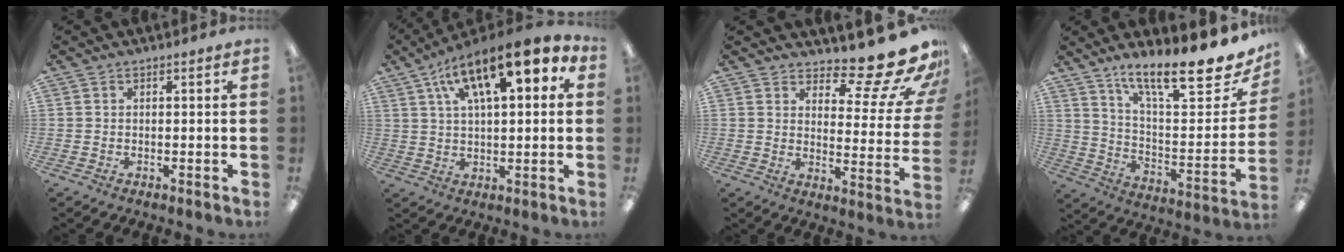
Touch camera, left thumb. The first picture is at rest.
{"total": 17.2, "force": [8.8, 6.4, 13.4], "torque": [-0.216, -0.029, 0.143]}
{"total": 14.6, "force": [11.7, 4.0, 7.9], "torque": [-0.103, -0.100, 0.191]}
{"total": 16.8, "force": [13.1, 3.5, 9.9], "torque": [-0.153, -0.105, 0.217]}